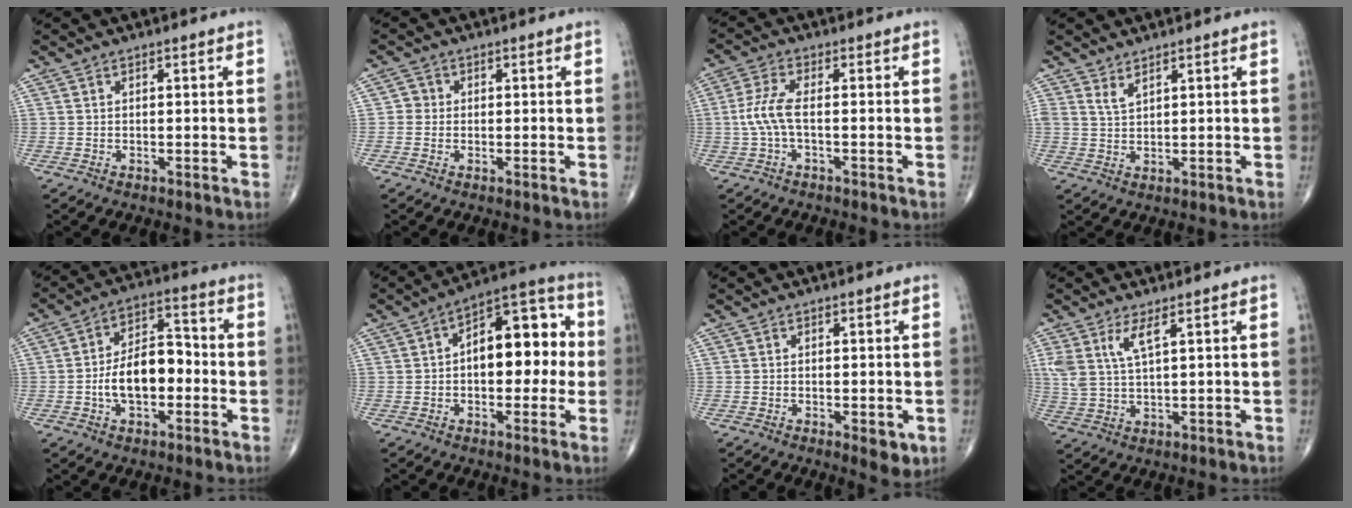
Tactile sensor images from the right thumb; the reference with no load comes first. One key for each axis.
{"total": 1.8, "fx": -0.1, "fy": 1.8, "fz": 0.5, "tx": 0.006, "ty": 0.006, "tz": -0.008}
{"total": 5.3, "fx": -0.7, "fy": 1.6, "fz": 5.0, "tx": -0.130, "ty": 0.011, "tz": -0.020}
{"total": 2.2, "fx": 1.7, "fy": 0.6, "fz": 1.2, "tx": -0.024, "ty": -0.014, "tz": 0.040}
{"total": 11.7, "fx": -2.3, "fy": 6.6, "fz": 9.3, "tx": -0.140, "ty": 0.038, "tz": -0.047}
{"total": 14.8, "fx": 0.5, "fy": 8.1, "fz": 12.4, "tx": -0.134, "ty": 0.043, "tz": -0.003}
{"total": 3.7, "fx": -1.1, "fy": 1.5, "fz": 3.2, "tx": -0.034, "ty": -0.006, "tz": -0.011}
{"total": 5.4, "fx": 2.7, "fy": 1.4, "fz": 4.4, "tx": -0.106, "ty": -0.013, "tz": 0.062}